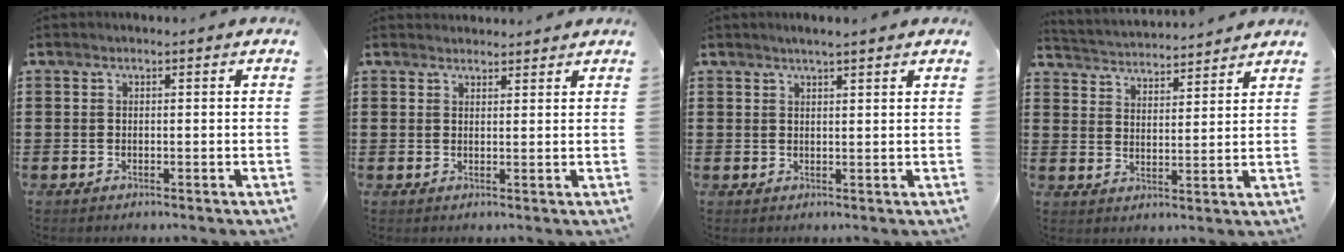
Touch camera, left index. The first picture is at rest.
{"total": 1.8, "force": [1.8, 0.3, -0.1], "torque": [-0.003, 0.000, 0.035]}
{"total": 1.8, "force": [1.5, 0.0, 0.9], "torque": [-0.020, 0.003, 0.028]}
{"total": 3.2, "force": [3.2, 0.0, -0.4], "torque": [-0.011, -0.024, 0.051]}